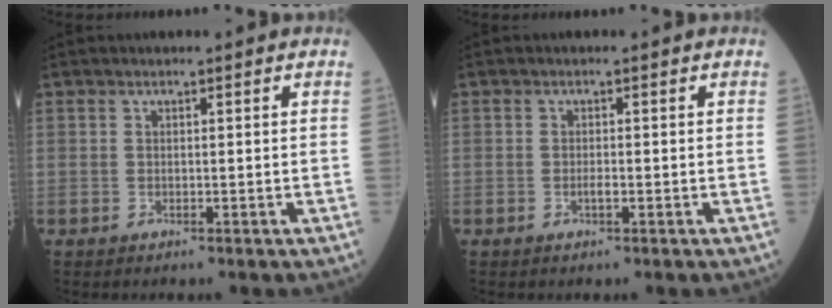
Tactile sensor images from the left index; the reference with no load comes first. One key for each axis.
{"total": 1.0, "fx": -0.5, "fy": 0.3, "fz": 0.8, "tx": -0.017, "ty": 0.002, "tz": -0.008}